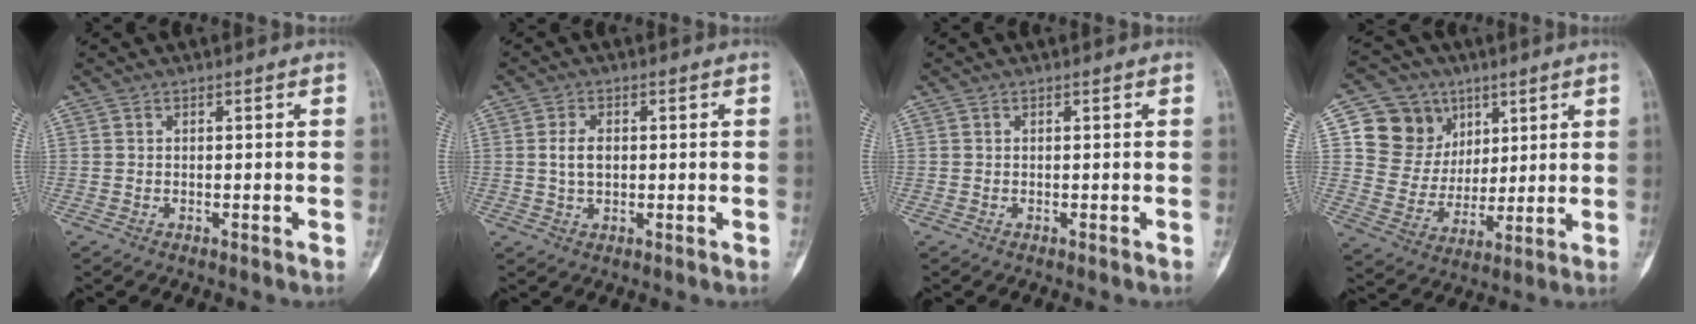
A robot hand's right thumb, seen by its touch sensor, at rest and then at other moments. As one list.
[{"total": 3.9, "force": [0.4, 2.4, 3.0], "torque": [-0.055, 0.003, 0.008]}, {"total": 0.0}, {"total": 13.4, "force": [5.7, 11.5, 3.8], "torque": [-0.026, -0.021, 0.113]}]